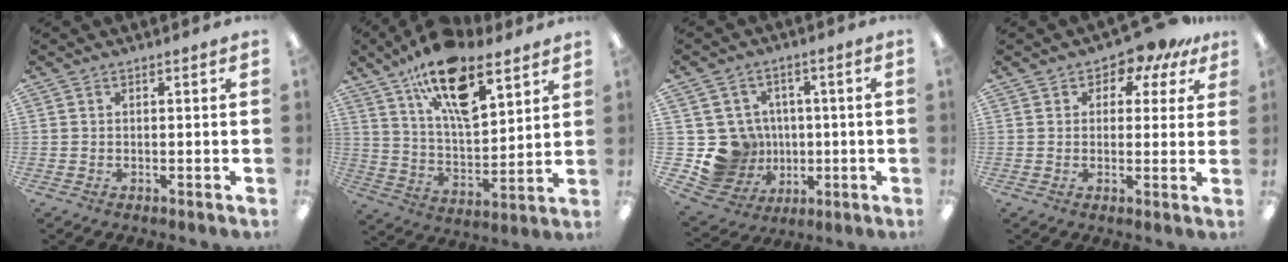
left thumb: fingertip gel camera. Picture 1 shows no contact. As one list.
[{"total": 19.0, "force": [11.9, 8.0, 12.4], "torque": [-0.204, -0.059, 0.203]}, {"total": 12.9, "force": [-1.2, 12.5, 3.2], "torque": [-0.096, 0.009, -0.001]}, {"total": 5.6, "force": [3.9, 3.4, 2.0], "torque": [-0.026, -0.023, 0.067]}]